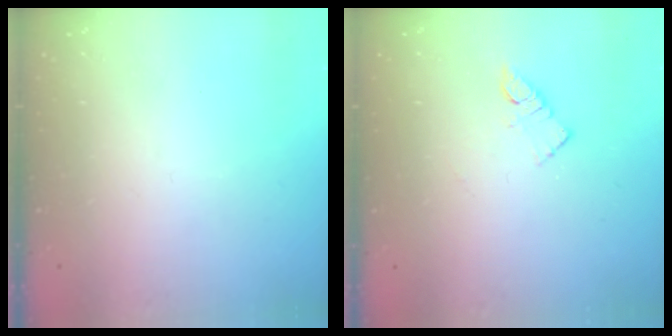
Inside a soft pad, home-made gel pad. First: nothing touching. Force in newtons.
{"total": 4.9, "press": 4.9, "slide": 0.2}